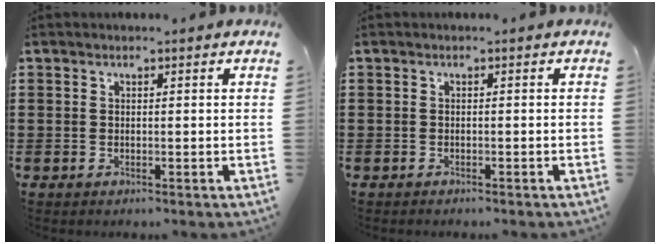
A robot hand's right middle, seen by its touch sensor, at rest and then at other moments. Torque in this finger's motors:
{"motor_torque": [-0.30, 0.34, -0.02, -0.01]}